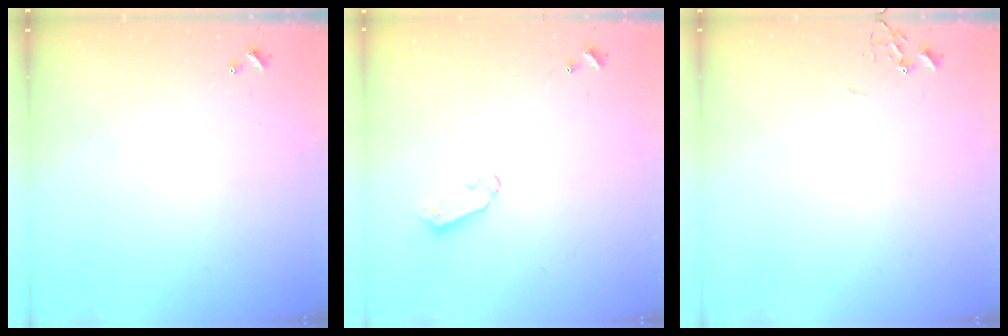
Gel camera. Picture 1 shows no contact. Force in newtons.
{"total": 4.8, "press": 4.8, "slide": 0.5}
{"total": 0.0}